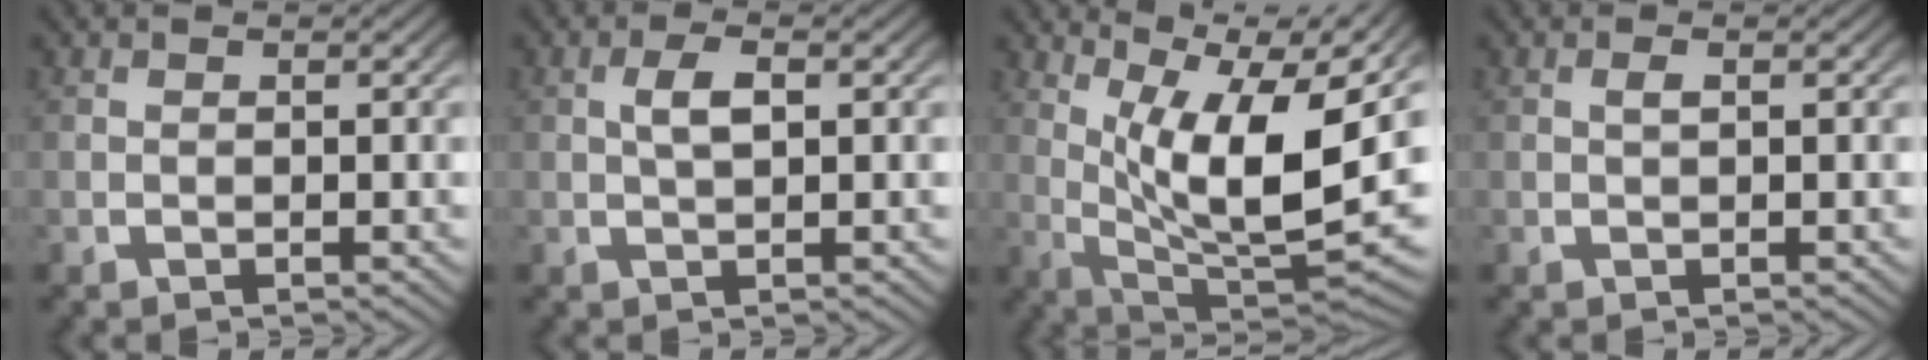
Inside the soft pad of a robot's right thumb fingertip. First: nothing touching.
{"total": 2.4, "force": [0.5, 1.0, 2.1], "torque": [-0.040, 0.005, 0.010]}
{"total": 15.6, "force": [2.4, 8.5, 12.8], "torque": [-0.207, -0.041, 0.063]}
{"total": 0.6, "force": [0.1, 0.2, 0.6], "torque": [-0.012, 0.001, 0.005]}